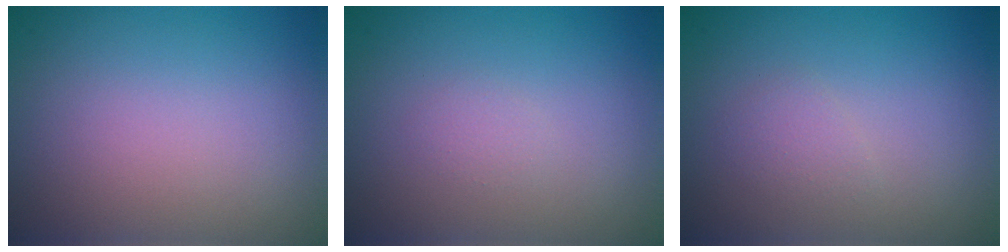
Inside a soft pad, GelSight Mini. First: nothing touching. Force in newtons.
{"total": 0.7, "press": 0.7, "slide": 0.0}
{"total": 1.1, "press": 1.1, "slide": 0.0}